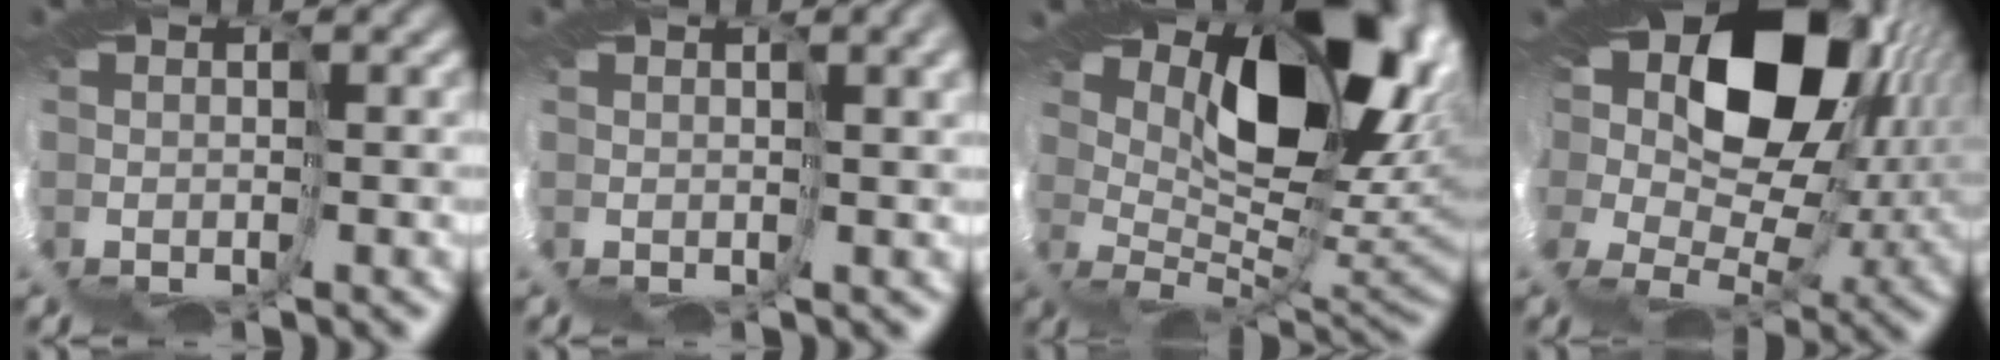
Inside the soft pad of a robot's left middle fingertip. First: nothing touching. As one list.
[{"total": 2.8, "force": [1.3, 0.0, 2.5], "torque": [-0.046, 0.003, 0.032]}, {"total": 11.4, "force": [6.7, 4.8, 7.9], "torque": [-0.108, -0.020, 0.132]}, {"total": 13.9, "force": [8.1, 7.1, 8.8], "torque": [-0.169, -0.005, 0.157]}]